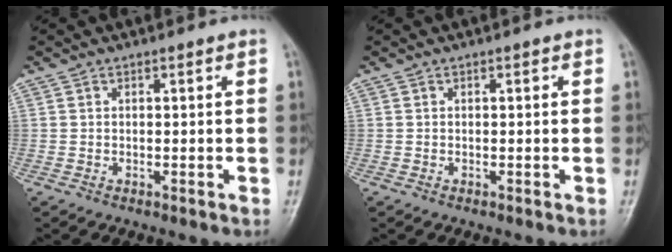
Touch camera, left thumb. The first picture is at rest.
{"total": 0.0}